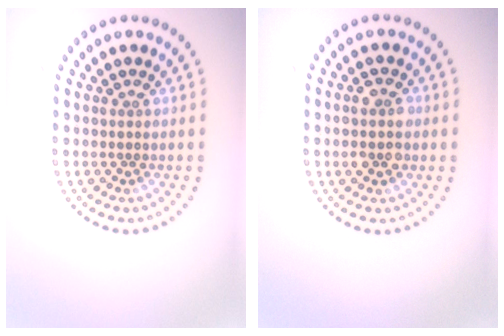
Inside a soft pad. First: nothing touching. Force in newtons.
{"total": 2.9, "press": 2.8, "slide": 0.3}